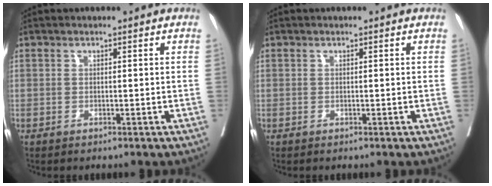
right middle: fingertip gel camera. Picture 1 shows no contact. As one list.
[{"total": 0.0}]